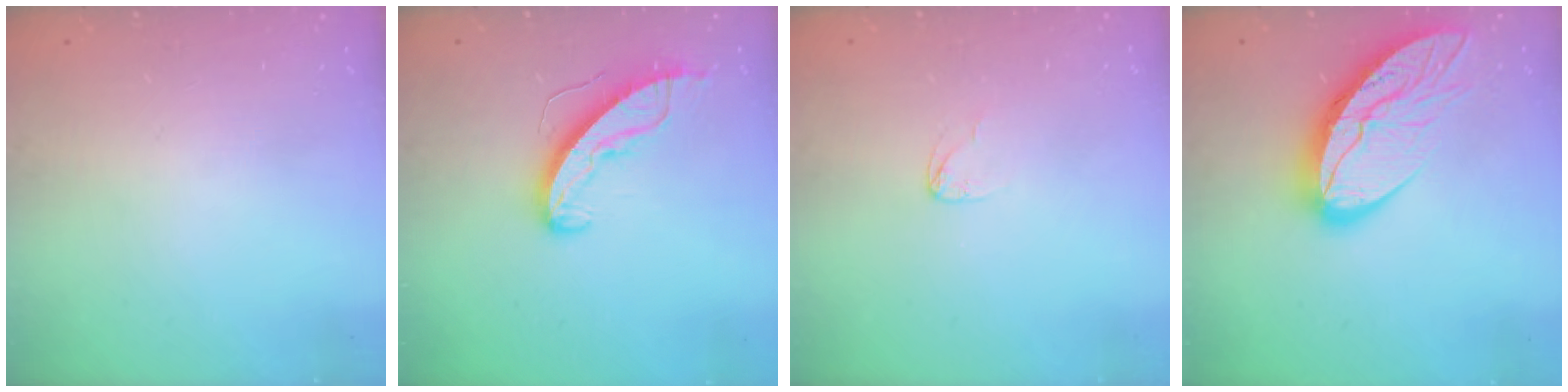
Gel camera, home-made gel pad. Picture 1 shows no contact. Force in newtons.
{"total": 9.9, "press": 9.8, "slide": 0.5}
{"total": 2.6, "press": 2.6, "slide": 0.1}
{"total": 15.0, "press": 15.0, "slide": 1.5}